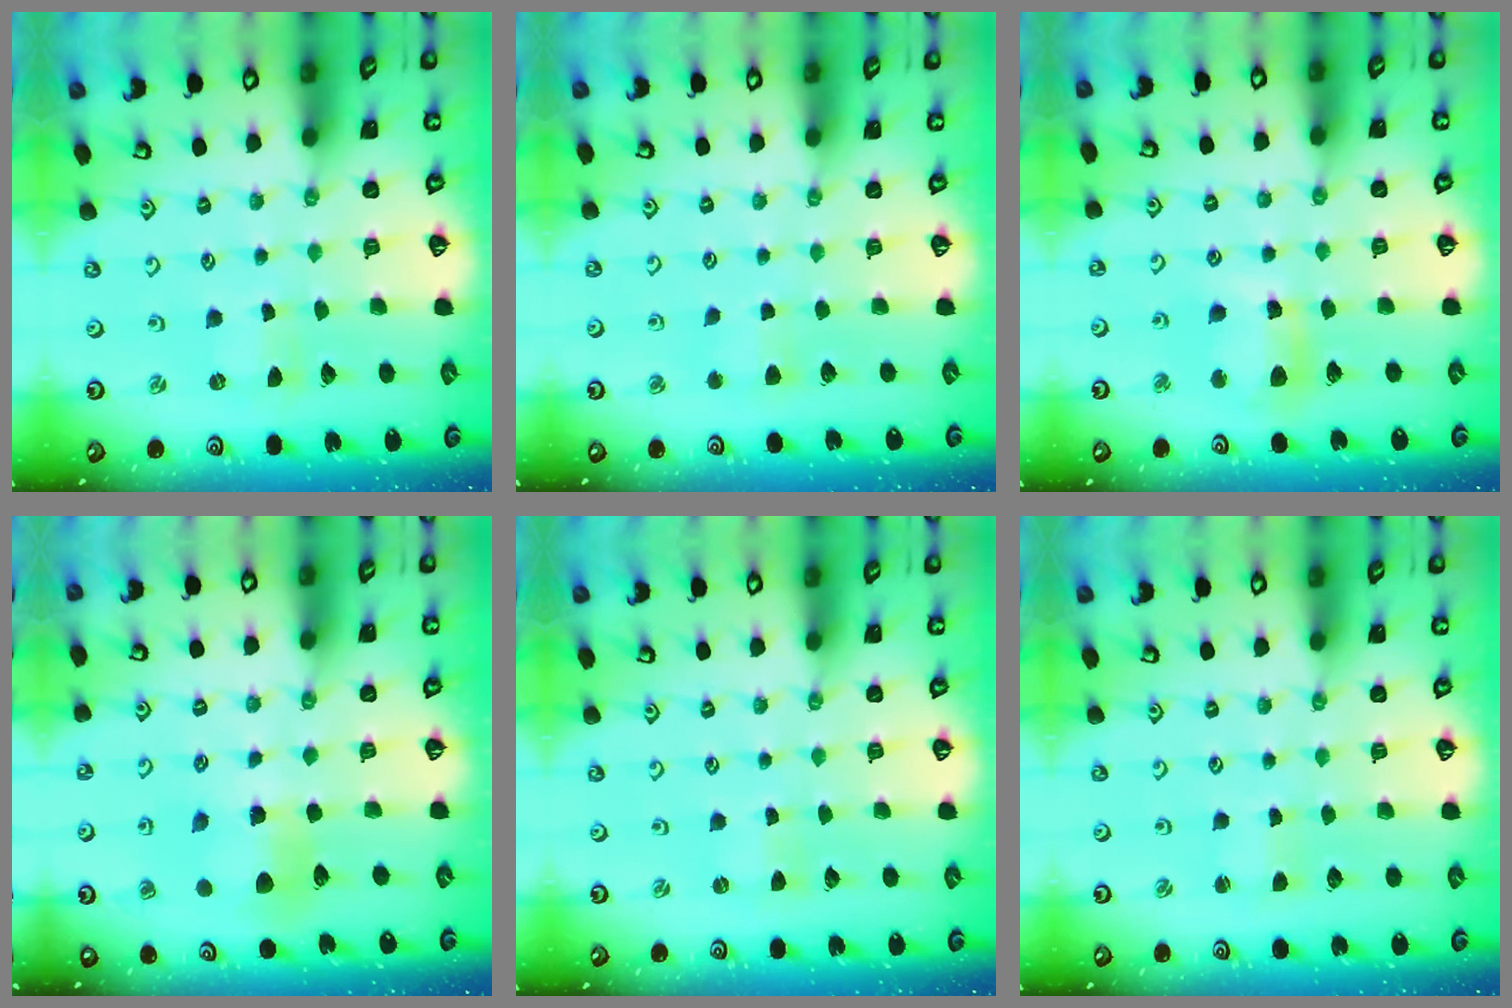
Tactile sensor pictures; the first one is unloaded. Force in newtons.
{"total": 2.5, "press": 2.4, "slide": 0.5}
{"total": 11.3, "press": 11.2, "slide": 1.5}
{"total": 7.4, "press": 7.4, "slide": 0.7}
{"total": 0.0}
{"total": 1.0, "press": 1.0, "slide": 0.0}